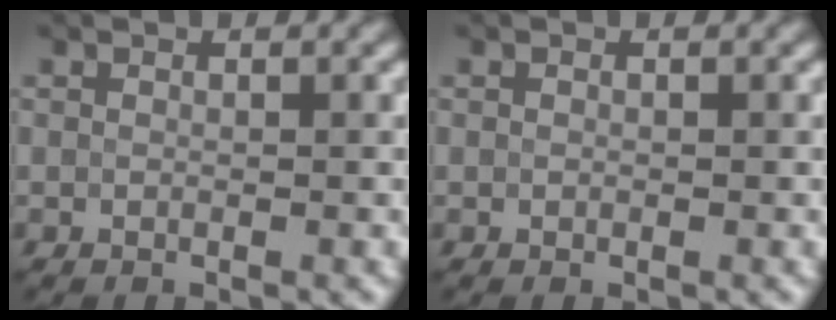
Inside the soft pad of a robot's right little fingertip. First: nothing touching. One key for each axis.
{"total": 0.0}